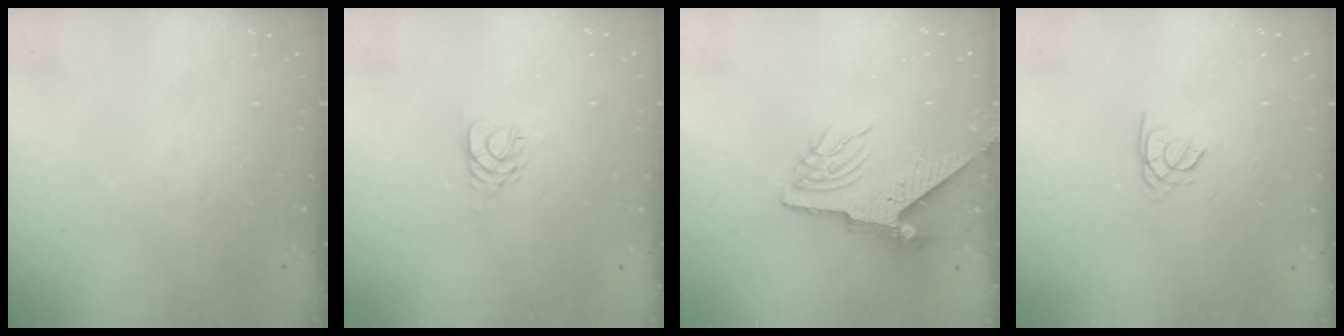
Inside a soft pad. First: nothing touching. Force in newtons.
{"total": 3.0, "press": 2.9, "slide": 0.4}
{"total": 8.4, "press": 8.3, "slide": 1.2}
{"total": 1.2, "press": 1.1, "slide": 0.3}